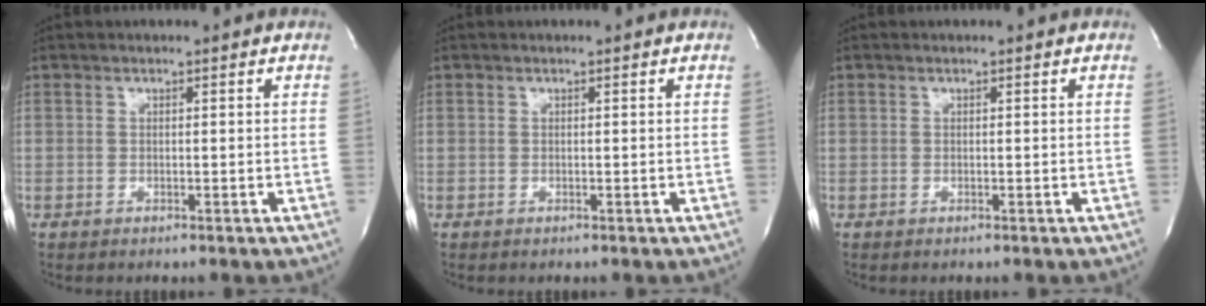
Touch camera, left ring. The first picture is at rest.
{"total": 0.0}
{"total": 0.0}